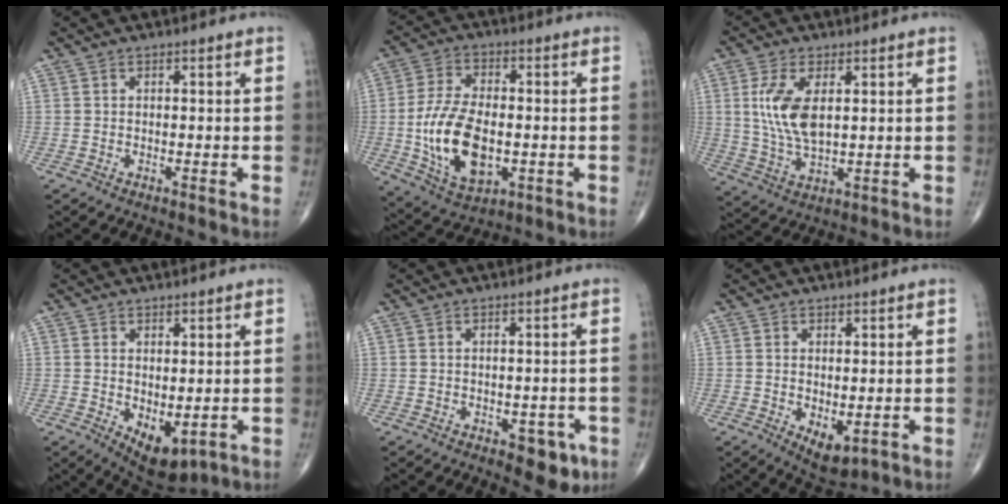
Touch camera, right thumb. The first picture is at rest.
{"total": 15.7, "force": [-2.3, 8.7, 12.9], "torque": [-0.239, 0.001, -0.032]}
{"total": 9.9, "force": [2.1, 4.8, 8.4], "torque": [-0.172, -0.013, 0.045]}
{"total": 7.4, "force": [-1.5, 4.0, 6.1], "torque": [-0.078, -0.011, -0.003]}
{"total": 5.4, "force": [-2.4, 3.1, 3.8], "torque": [-0.019, 0.005, -0.025]}
{"total": 5.5, "force": [-1.2, 2.9, 4.5], "torque": [-0.063, -0.013, -0.005]}